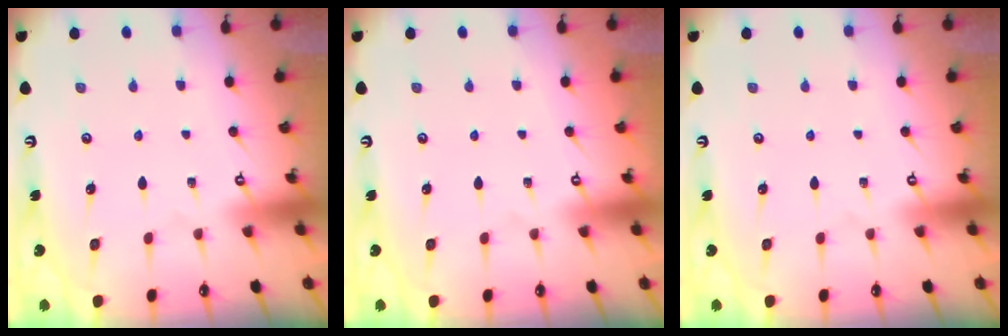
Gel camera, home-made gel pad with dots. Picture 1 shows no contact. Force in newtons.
{"total": 0.0}
{"total": 0.0}